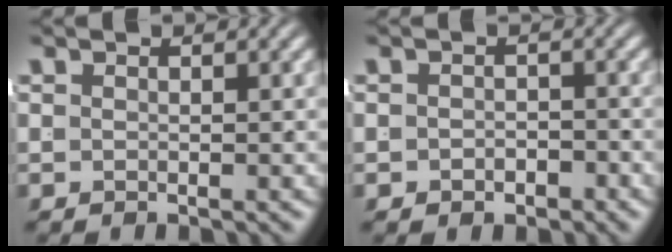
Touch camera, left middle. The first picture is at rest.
{"total": 1.3, "force": [-1.1, 0.7, 0.3], "torque": [-0.001, -0.005, -0.016]}